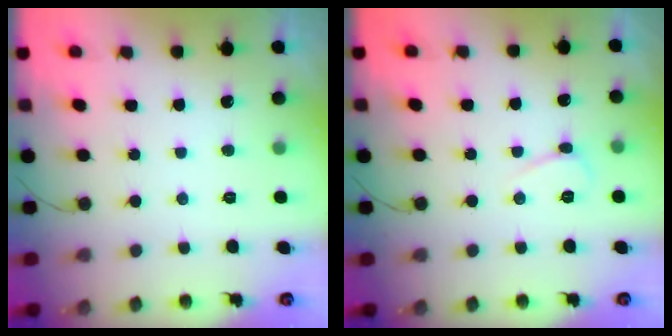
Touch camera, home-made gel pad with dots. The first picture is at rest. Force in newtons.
{"total": 4.0, "press": 3.9, "slide": 0.5}